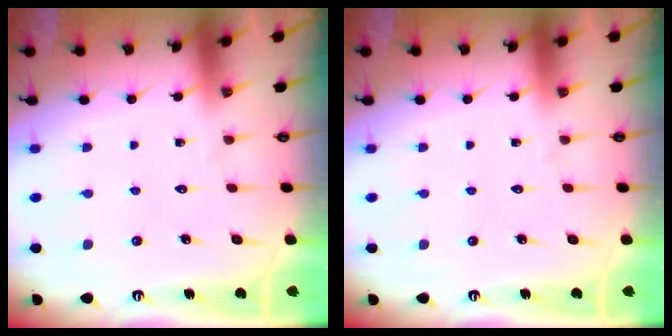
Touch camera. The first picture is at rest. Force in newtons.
{"total": 0.0}